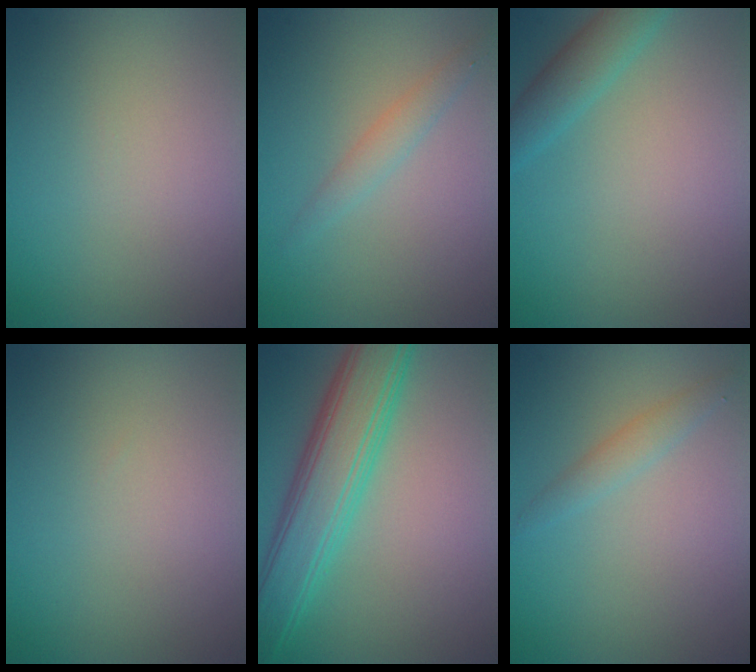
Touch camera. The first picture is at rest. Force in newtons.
{"total": 1.6, "press": 1.6, "slide": 0.0}
{"total": 2.1, "press": 2.1, "slide": 0.2}
{"total": 0.0}
{"total": 7.0, "press": 7.0, "slide": 0.1}
{"total": 1.6, "press": 1.6, "slide": 0.1}